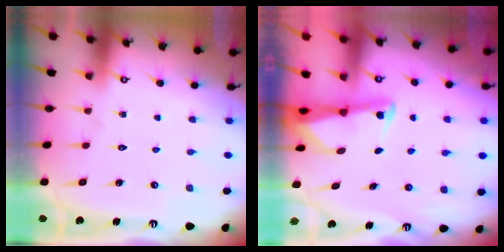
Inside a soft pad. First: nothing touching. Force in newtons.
{"total": 2.3, "press": 2.3, "slide": 0.4}